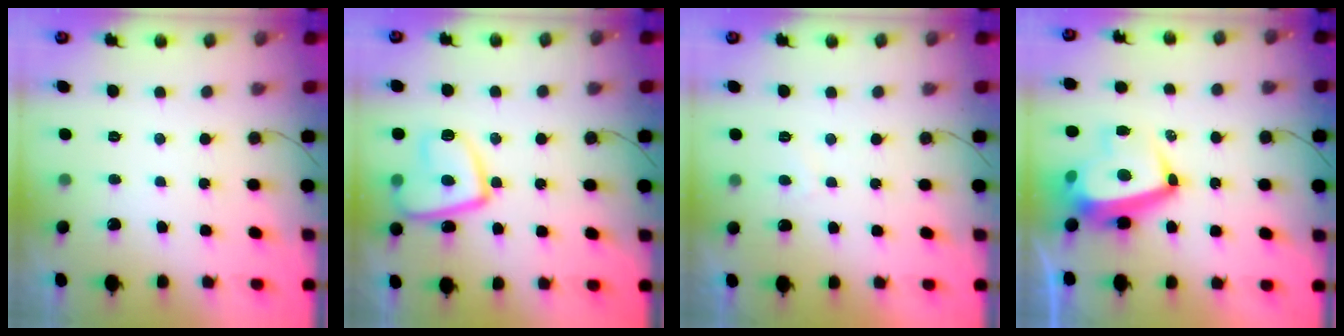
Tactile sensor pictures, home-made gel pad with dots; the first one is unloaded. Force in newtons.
{"total": 12.8, "press": 12.7, "slide": 1.3}
{"total": 1.7, "press": 1.6, "slide": 0.5}
{"total": 11.4, "press": 11.2, "slide": 2.3}